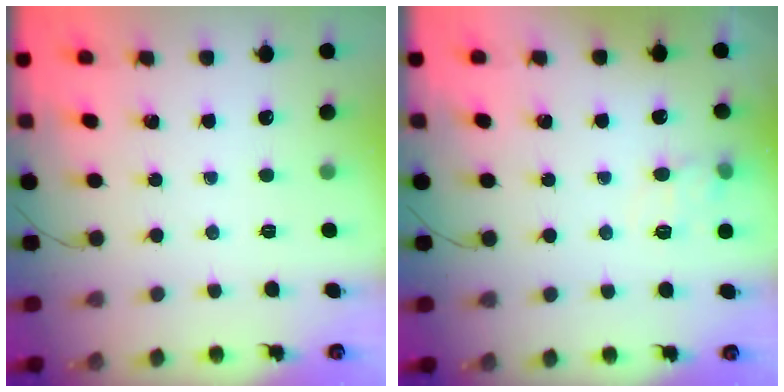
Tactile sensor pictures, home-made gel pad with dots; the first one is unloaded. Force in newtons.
{"total": 8.0, "press": 7.8, "slide": 1.9}